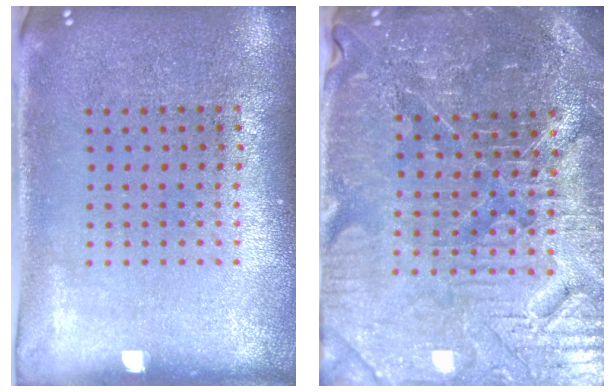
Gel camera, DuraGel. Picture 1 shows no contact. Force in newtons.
{"total": 5.2, "press": 5.0, "slide": 1.4}